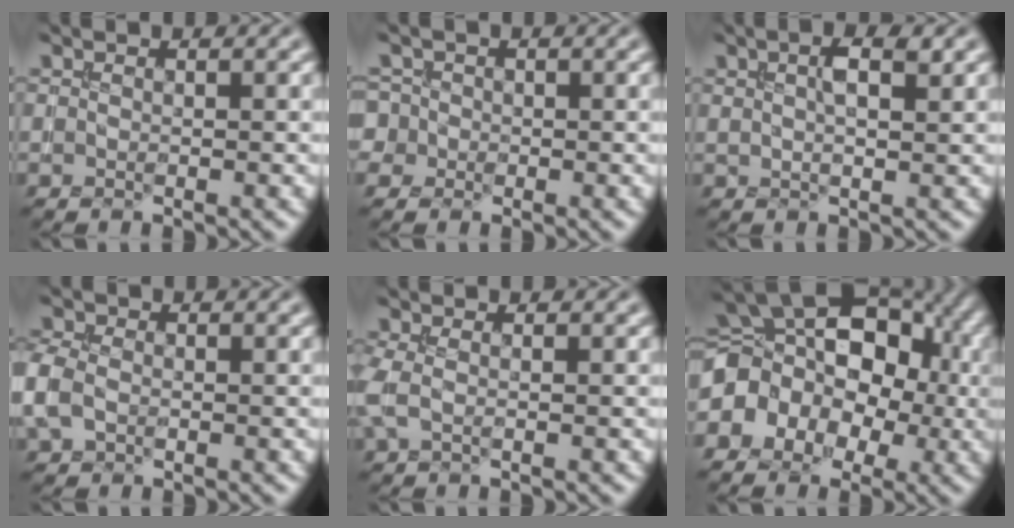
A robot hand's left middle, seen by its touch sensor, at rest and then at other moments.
{"total": 2.8, "force": [0.2, 2.7, 0.9], "torque": [0.002, 0.022, -0.024]}
{"total": 2.9, "force": [1.2, 0.9, 2.5], "torque": [-0.046, 0.006, 0.021]}
{"total": 3.3, "force": [-0.5, 2.4, 2.1], "torque": [-0.064, 0.003, -0.020]}
{"total": 2.0, "force": [0.0, 1.1, 1.7], "torque": [-0.049, 0.001, -0.007]}
{"total": 9.6, "force": [-1.0, 7.1, 6.4], "torque": [-0.090, 0.016, -0.038]}